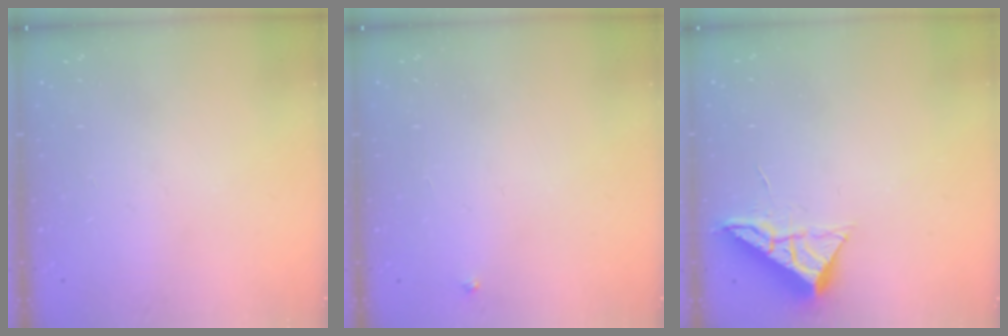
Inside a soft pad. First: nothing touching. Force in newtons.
{"total": 2.7, "press": 2.7, "slide": 0.3}
{"total": 6.5, "press": 6.5, "slide": 0.1}